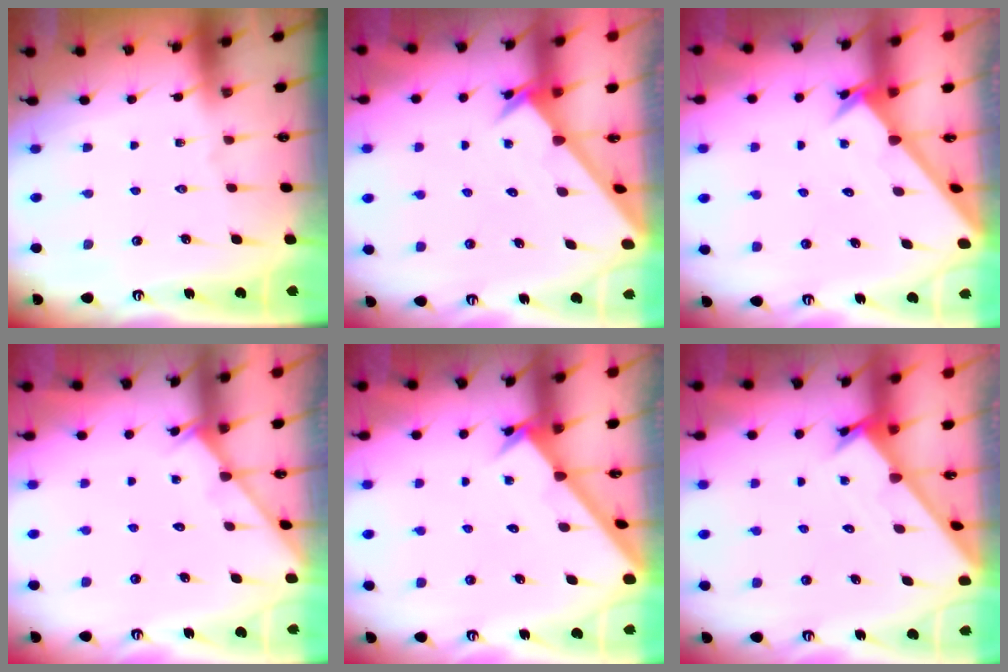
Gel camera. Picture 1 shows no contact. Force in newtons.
{"total": 2.4, "press": 2.4, "slide": 0.2}
{"total": 2.6, "press": 2.6, "slide": 0.2}
{"total": 2.6, "press": 2.6, "slide": 0.3}
{"total": 2.0, "press": 2.0, "slide": 0.2}
{"total": 1.6, "press": 1.6, "slide": 0.1}